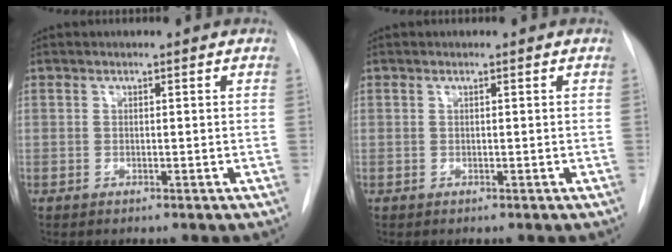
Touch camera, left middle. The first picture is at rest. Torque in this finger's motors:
{"motor_torque": [-0.06, 0.06, -0.04, 0.00]}